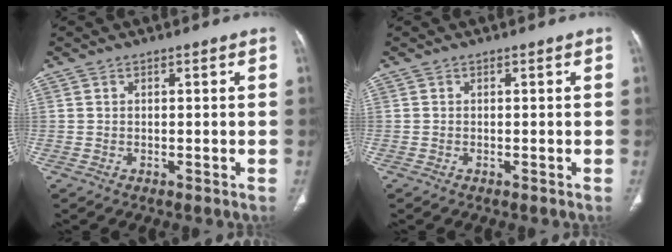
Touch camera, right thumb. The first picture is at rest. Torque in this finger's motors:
{"motor_torque": [-0.19, 0.05, 0.27, 0.16, -0.01]}